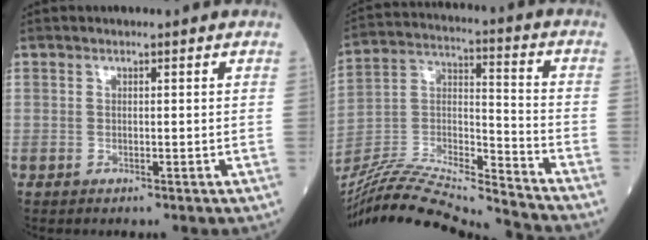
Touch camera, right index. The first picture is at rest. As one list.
[{"total": 22.0, "force": [-20.7, -0.5, 7.4], "torque": [-0.161, -0.011, -0.359]}]